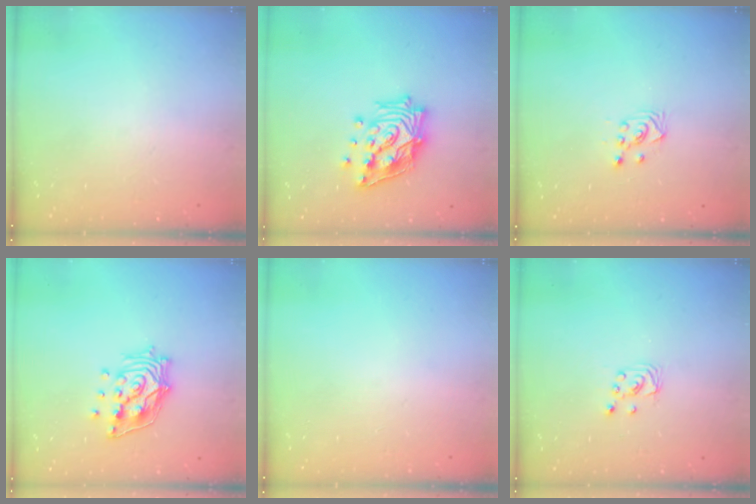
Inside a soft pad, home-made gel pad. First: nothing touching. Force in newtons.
{"total": 18.9, "press": 18.7, "slide": 2.6}
{"total": 2.6, "press": 2.6, "slide": 0.3}
{"total": 13.9, "press": 13.8, "slide": 1.8}
{"total": 0.0}
{"total": 2.2, "press": 2.2, "slide": 0.2}